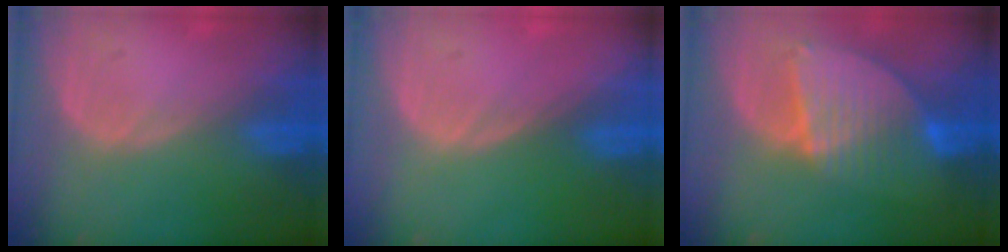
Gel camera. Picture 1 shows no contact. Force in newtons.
{"total": 0.0}
{"total": 8.6, "press": 7.5, "slide": 4.1}